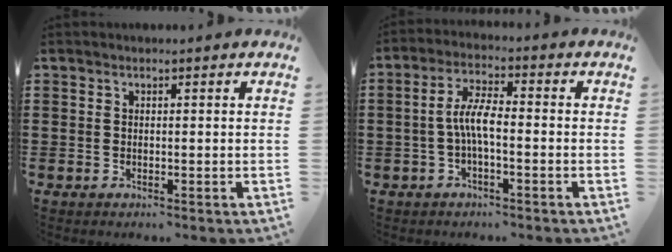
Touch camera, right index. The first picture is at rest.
{"total": 5.5, "force": [-1.1, 1.5, 5.2], "torque": [-0.112, -0.001, -0.026]}